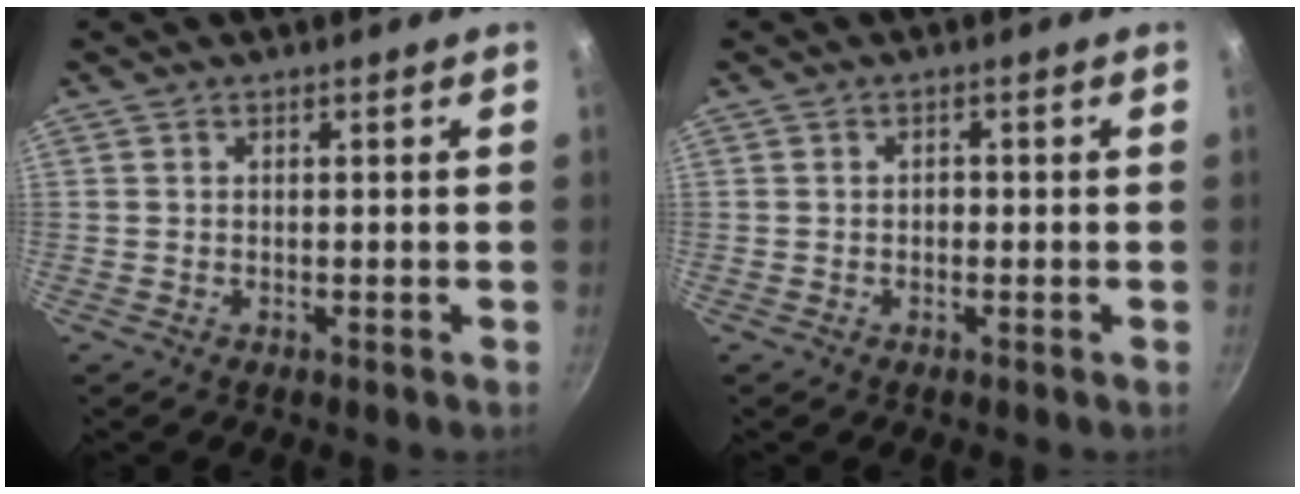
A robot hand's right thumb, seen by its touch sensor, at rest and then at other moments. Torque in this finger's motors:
{"motor_torque": [-0.29, 0.58, 0.45, -0.43, 0.06]}